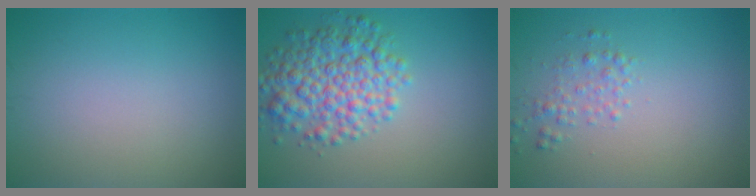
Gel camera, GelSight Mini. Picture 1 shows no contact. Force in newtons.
{"total": 5.9, "press": 5.9, "slide": 0.1}
{"total": 1.6, "press": 1.6, "slide": 0.1}